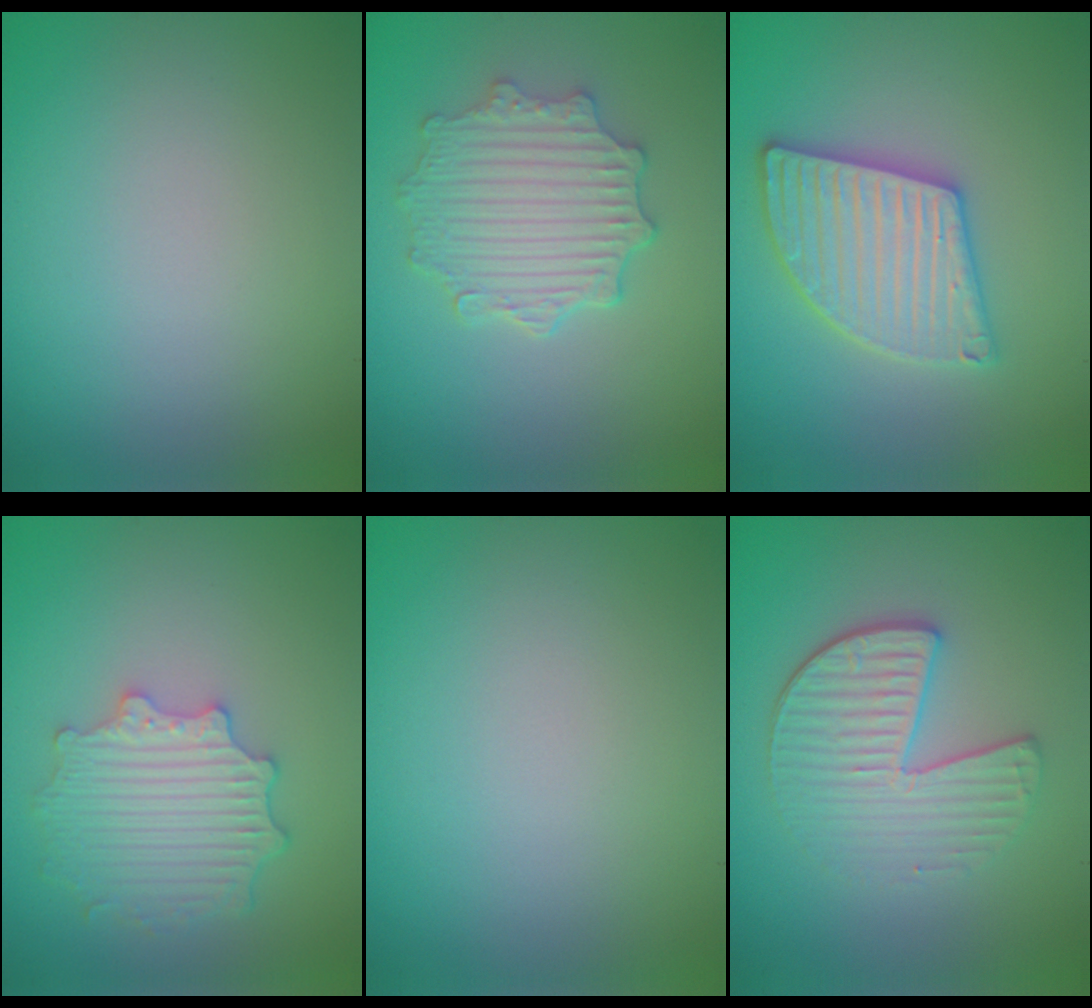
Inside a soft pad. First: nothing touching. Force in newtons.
{"total": 4.9, "press": 4.0, "slide": 2.9}
{"total": 5.5, "press": 5.5, "slide": 0.7}
{"total": 4.6, "press": 3.8, "slide": 2.5}
{"total": 0.0}
{"total": 3.7, "press": 3.5, "slide": 1.3}